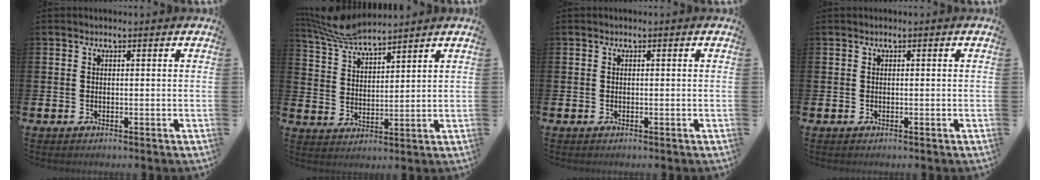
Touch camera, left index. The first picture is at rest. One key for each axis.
{"total": 6.7, "fx": 6.4, "fy": 0.6, "fz": 1.9, "tx": -0.057, "ty": -0.033, "tz": 0.117}
{"total": 0.0}
{"total": 0.0}